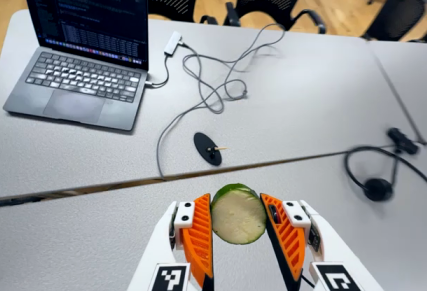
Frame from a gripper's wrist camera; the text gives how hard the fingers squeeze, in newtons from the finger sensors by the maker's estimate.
{"total": 8.7, "left": 8.8, "right": 8.5}